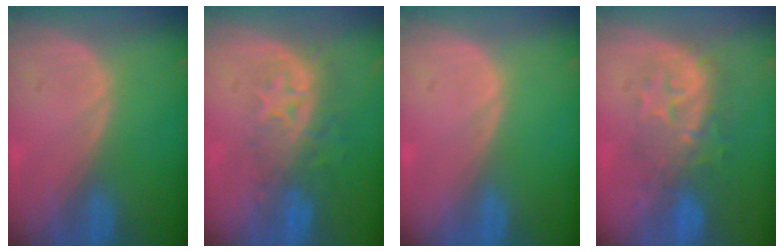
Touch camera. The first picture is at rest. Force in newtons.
{"total": 8.5, "press": 7.3, "slide": 4.4}
{"total": 0.0}
{"total": 8.3, "press": 8.2, "slide": 1.2}